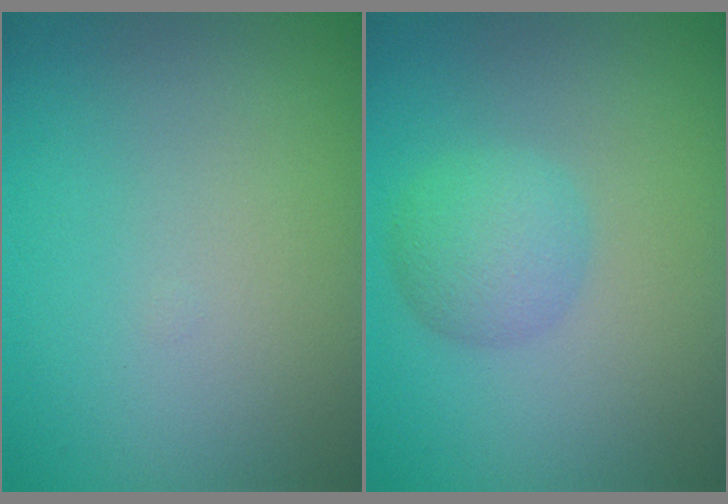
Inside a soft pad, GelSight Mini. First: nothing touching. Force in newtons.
{"total": 2.6, "press": 2.6, "slide": 0.2}